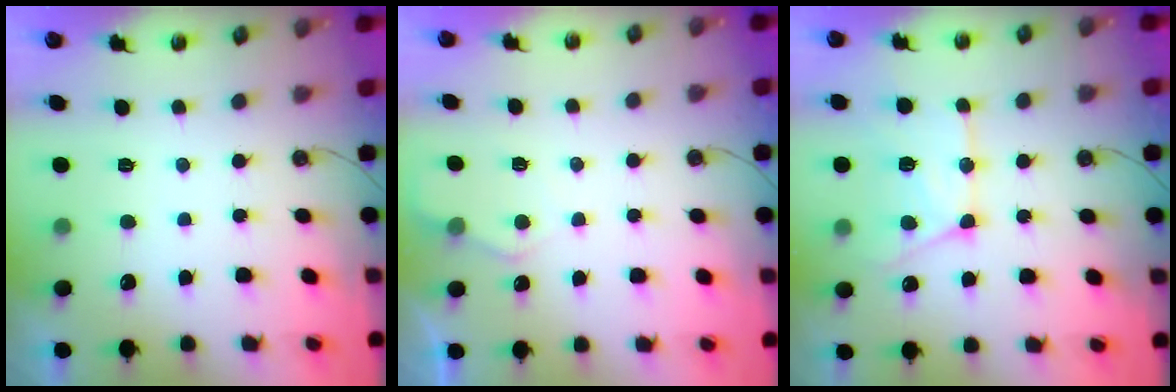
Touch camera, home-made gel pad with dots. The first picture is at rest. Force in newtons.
{"total": 5.0, "press": 4.9, "slide": 0.4}
{"total": 14.9, "press": 14.8, "slide": 1.6}